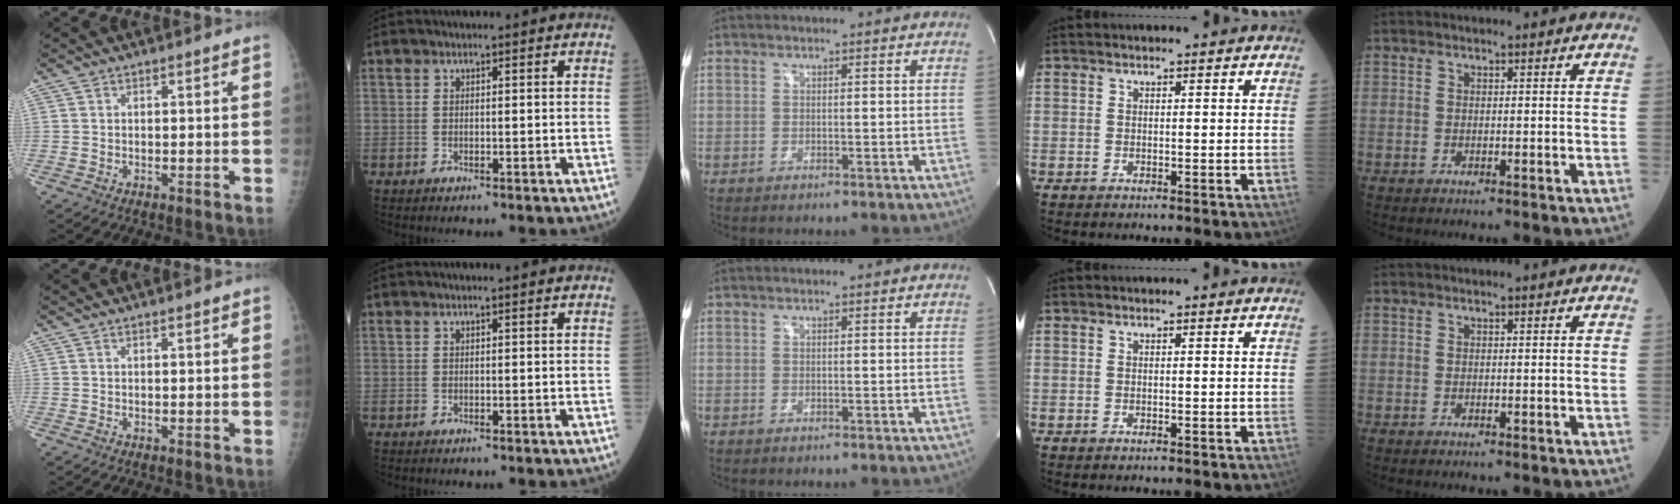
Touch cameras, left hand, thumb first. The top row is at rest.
{"thumb": {"total": 0.7, "force": [0.5, 0.2, 0.4], "torque": [-0.007, -0.003, 0.008]}}